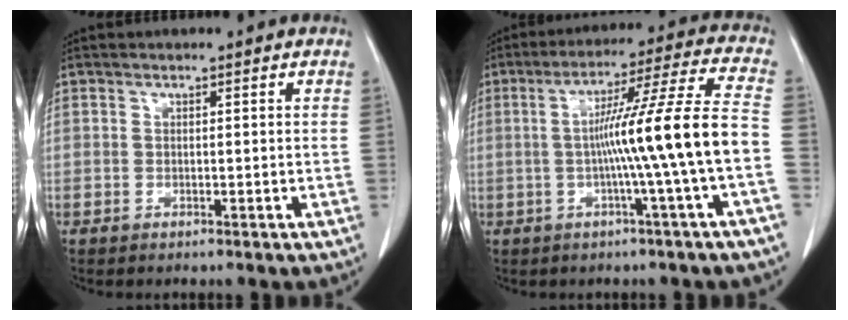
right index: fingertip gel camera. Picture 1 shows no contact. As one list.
[{"total": 13.7, "force": [-2.3, -2.3, 13.3], "torque": [-0.209, 0.012, -0.039]}]